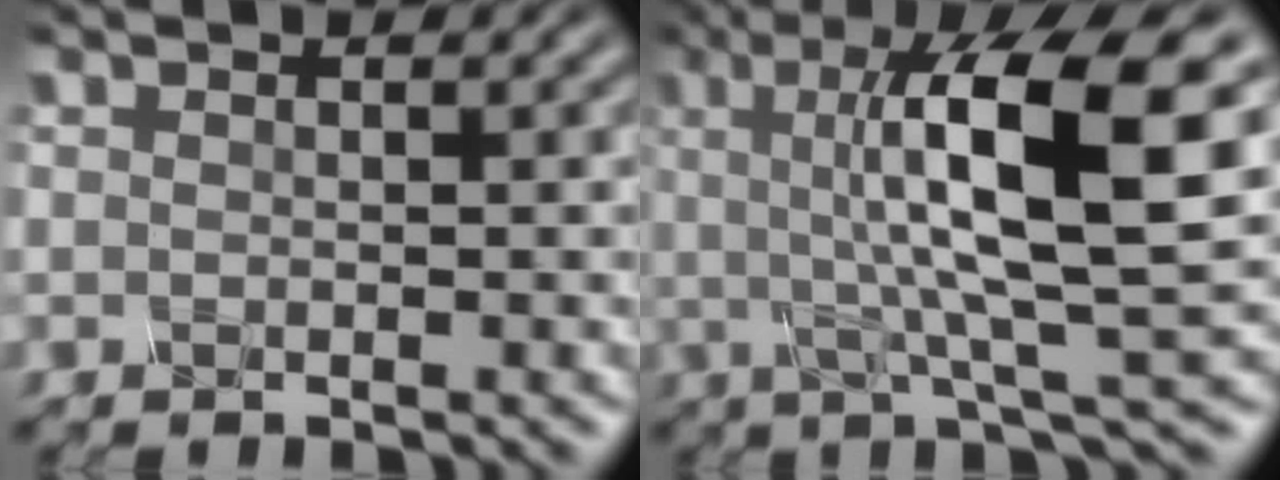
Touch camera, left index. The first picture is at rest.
{"total": 12.3, "force": [2.3, 2.8, 11.7], "torque": [-0.166, 0.008, 0.038]}